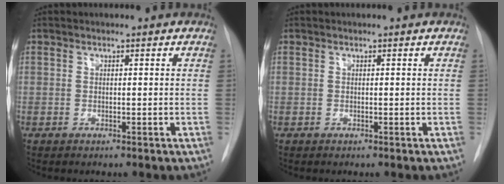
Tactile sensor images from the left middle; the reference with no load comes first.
{"total": 0.0}